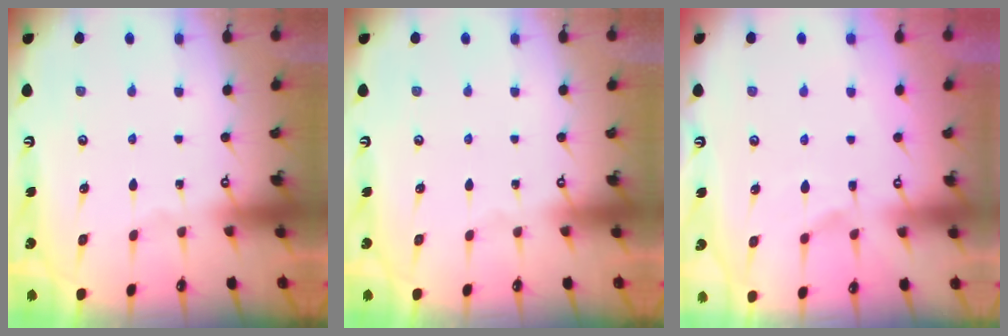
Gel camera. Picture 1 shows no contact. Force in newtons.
{"total": 0.0}
{"total": 1.4, "press": 0.6, "slide": 1.3}